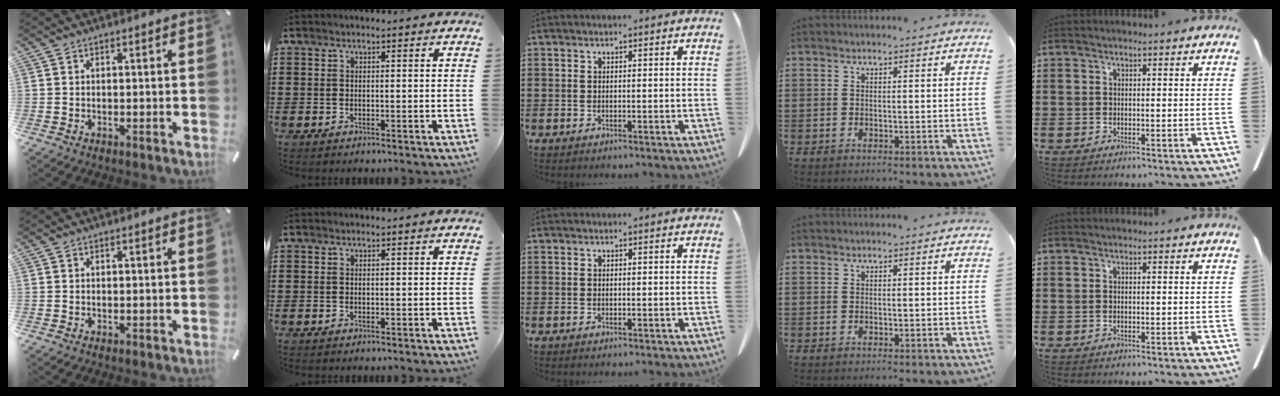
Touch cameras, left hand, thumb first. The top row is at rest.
{}